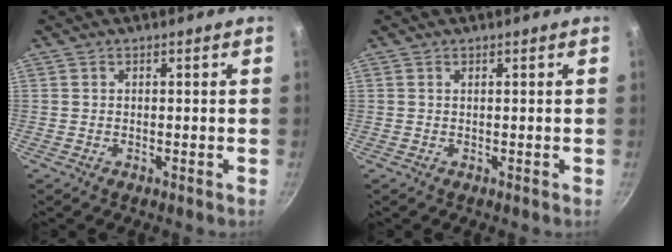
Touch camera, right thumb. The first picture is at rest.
{"total": 0.0}